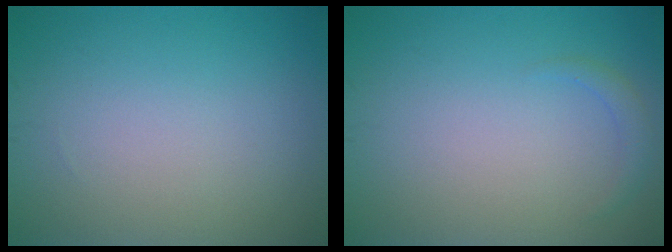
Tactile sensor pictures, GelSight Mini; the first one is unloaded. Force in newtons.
{"total": 1.1, "press": 1.1, "slide": 0.1}